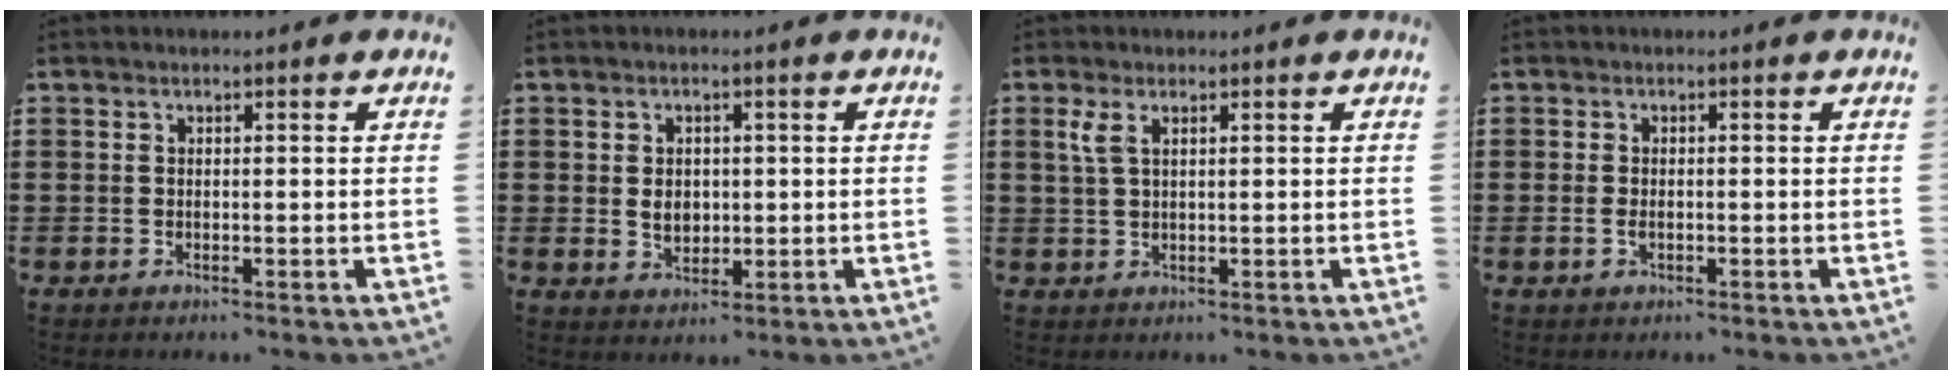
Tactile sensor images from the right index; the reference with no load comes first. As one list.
[{"total": 3.2, "force": [0.1, 2.4, 2.1], "torque": [-0.040, 0.005, -0.002]}, {"total": 2.7, "force": [1.1, 1.0, 2.2], "torque": [-0.049, 0.005, 0.018]}, {"total": 1.3, "force": [-0.3, 0.7, 1.0], "torque": [-0.021, 0.002, -0.006]}]